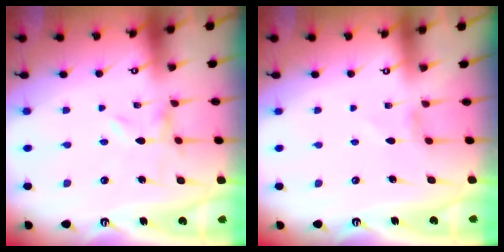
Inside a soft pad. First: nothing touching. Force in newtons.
{"total": 1.5, "press": 1.4, "slide": 0.3}